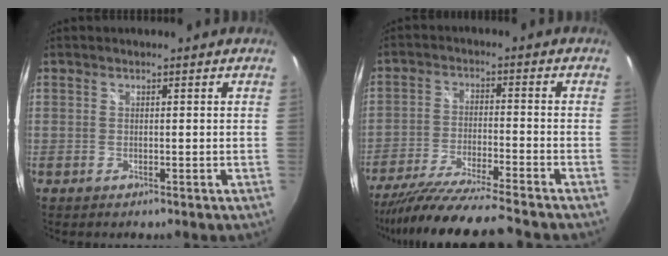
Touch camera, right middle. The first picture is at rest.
{"total": 14.8, "force": [-13.2, -0.8, 6.6], "torque": [-0.139, -0.035, -0.228]}